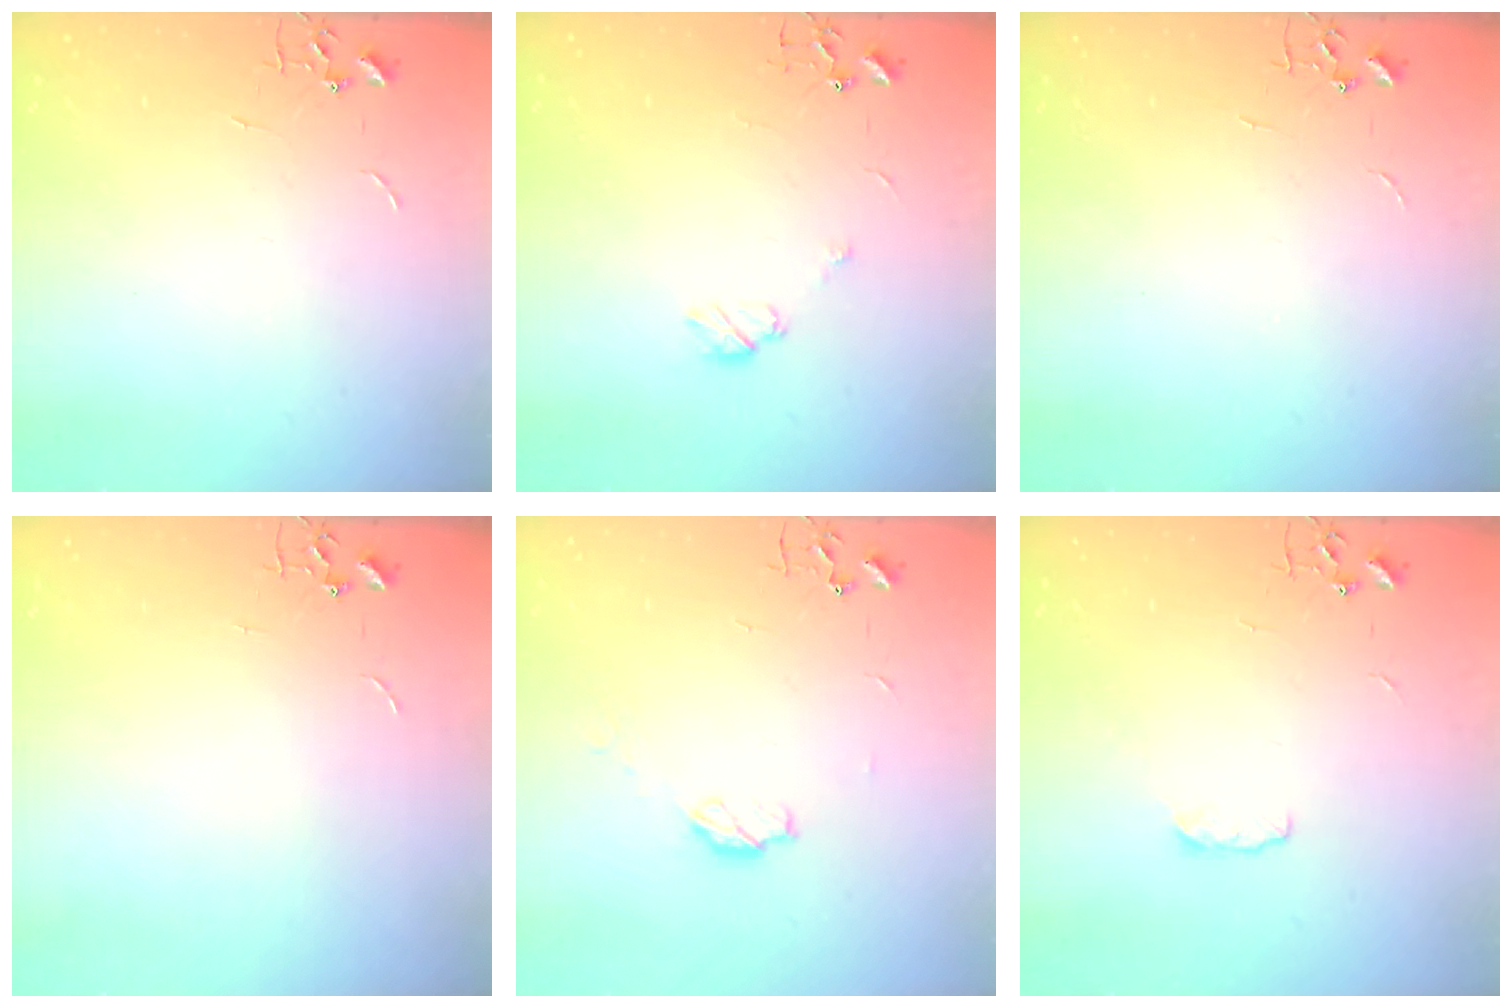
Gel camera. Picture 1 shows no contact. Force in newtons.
{"total": 5.7, "press": 5.7, "slide": 0.7}
{"total": 0.0}
{"total": 0.0}
{"total": 5.5, "press": 5.5, "slide": 0.3}
{"total": 4.5, "press": 4.4, "slide": 0.6}